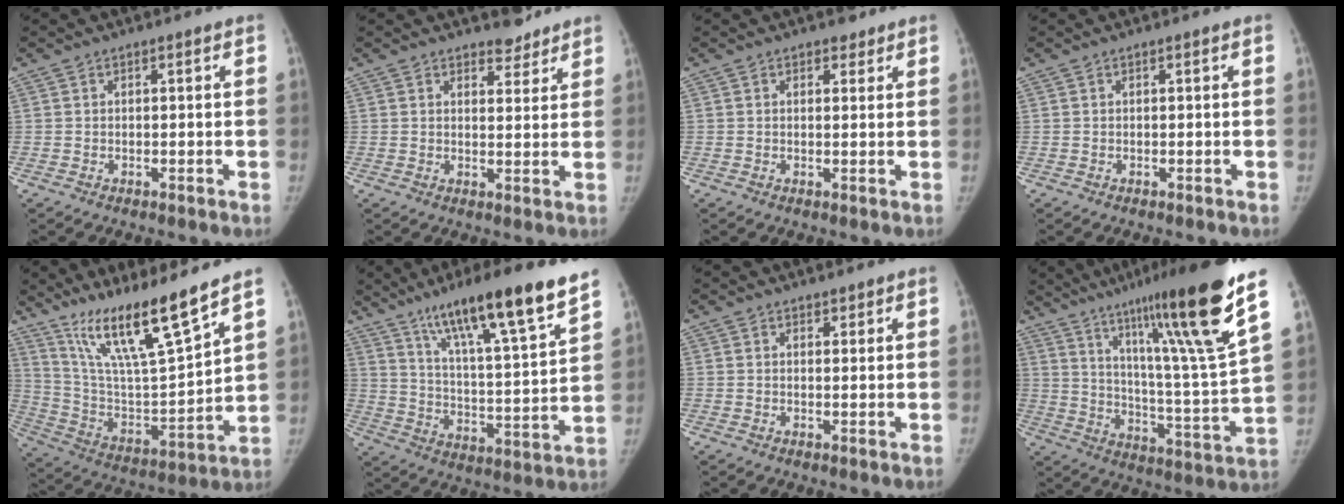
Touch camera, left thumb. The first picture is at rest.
{"total": 4.2, "force": [3.5, 1.9, 1.2], "torque": [0.007, -0.025, 0.052]}
{"total": 2.3, "force": [1.6, 1.4, 0.9], "torque": [0.003, -0.007, 0.019]}
{"total": 0.0}
{"total": 19.6, "force": [14.1, 1.7, 13.5], "torque": [-0.212, -0.073, 0.264]}
{"total": 21.6, "force": [14.8, 2.4, 15.5], "torque": [-0.232, -0.060, 0.248]}
{"total": 1.4, "force": [1.1, 0.8, 0.5], "torque": [0.006, -0.007, 0.015]}
{"total": 26.0, "force": [15.5, 2.1, 20.7], "torque": [-0.302, -0.058, 0.249]}